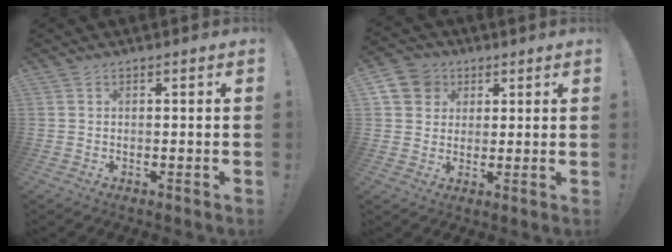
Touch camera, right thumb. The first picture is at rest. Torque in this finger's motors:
{"motor_torque": [0.28, 0.24, 0.33, 0.10, -0.01]}